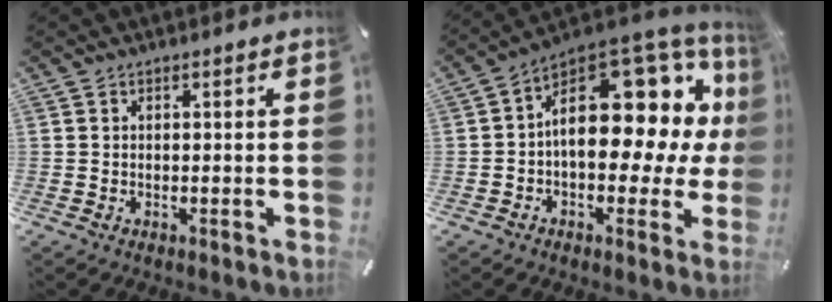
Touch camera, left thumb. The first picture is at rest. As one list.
[{"total": 19.7, "force": [4.8, 11.5, 15.2], "torque": [-0.194, -0.050, 0.086]}]